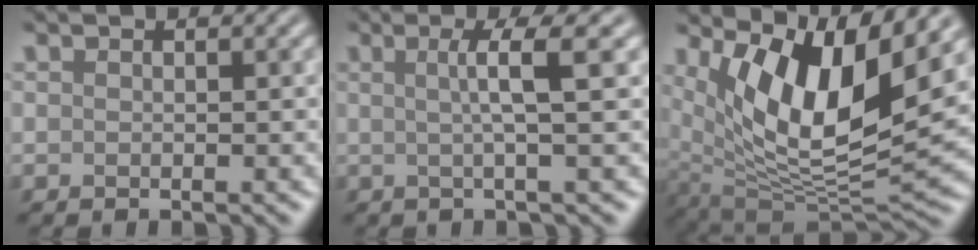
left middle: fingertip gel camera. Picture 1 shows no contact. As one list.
[{"total": 3.6, "force": [0.7, 0.3, 3.5], "torque": [-0.060, 0.009, 0.009]}, {"total": 11.8, "force": [5.4, 4.0, 9.6], "torque": [-0.174, -0.004, 0.102]}]